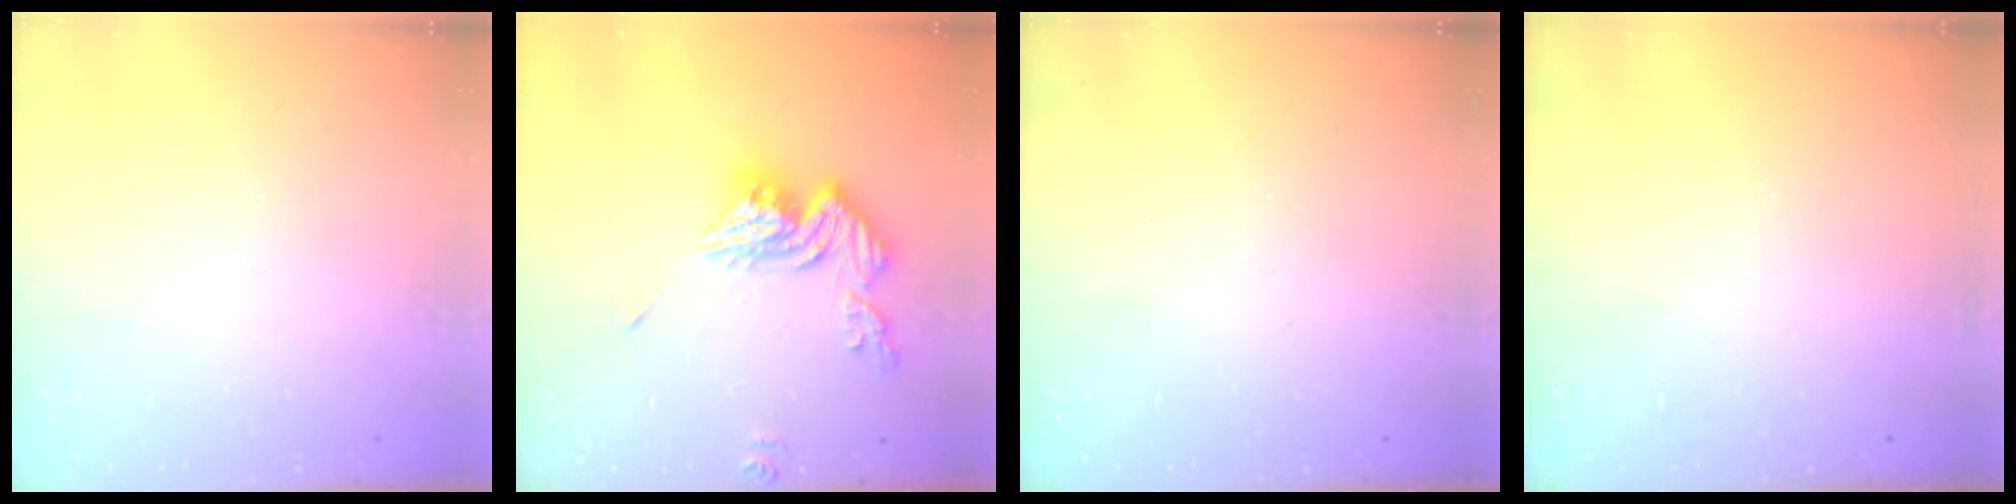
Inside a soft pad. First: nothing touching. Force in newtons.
{"total": 13.7, "press": 13.6, "slide": 1.3}
{"total": 0.0}
{"total": 0.0}